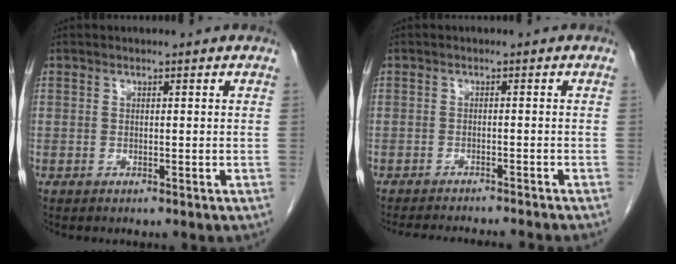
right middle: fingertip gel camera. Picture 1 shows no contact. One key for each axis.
{"total": 10.5, "fx": -9.7, "fy": 0.4, "fz": 3.8, "tx": -0.043, "ty": -0.011, "tz": -0.125}